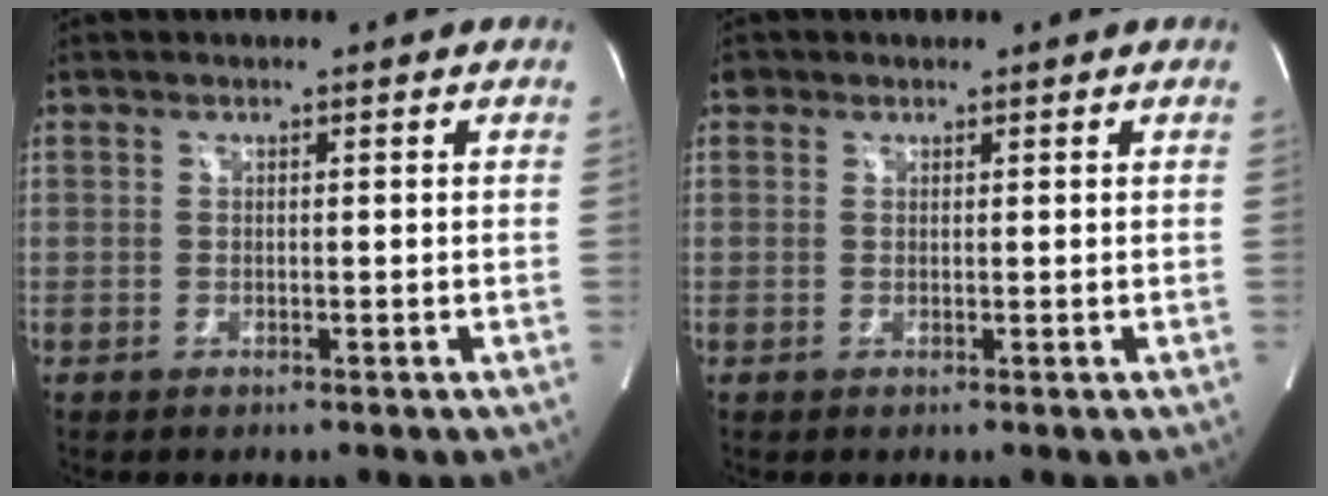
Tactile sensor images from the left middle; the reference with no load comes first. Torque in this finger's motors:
{"motor_torque": [-0.12, 0.13, -0.07, -0.01]}